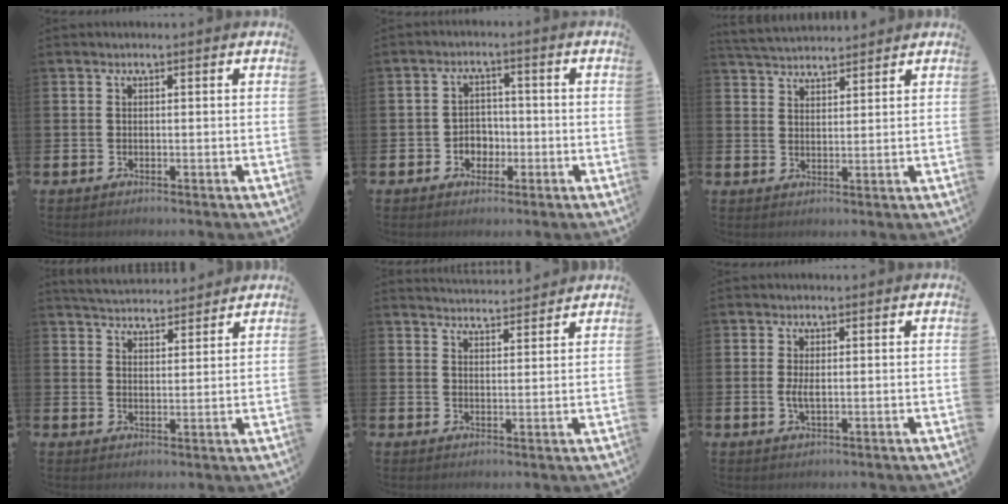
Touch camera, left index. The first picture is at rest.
{"total": 3.2, "force": [-1.2, 2.7, 1.2], "torque": [-0.016, 0.001, -0.033]}
{"total": 4.0, "force": [3.9, 0.6, 0.2], "torque": [-0.016, -0.018, 0.072]}
{"total": 4.6, "force": [4.5, 0.6, -0.2], "torque": [-0.010, -0.025, 0.082]}
{"total": 3.7, "force": [3.7, 0.1, -0.1], "torque": [0.002, -0.026, 0.066]}
{"total": 1.8, "force": [0.0, 0.6, 1.7], "torque": [-0.025, -0.002, -0.002]}